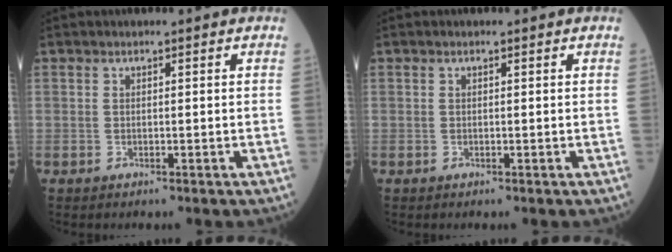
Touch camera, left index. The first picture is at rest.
{"total": 0.0}